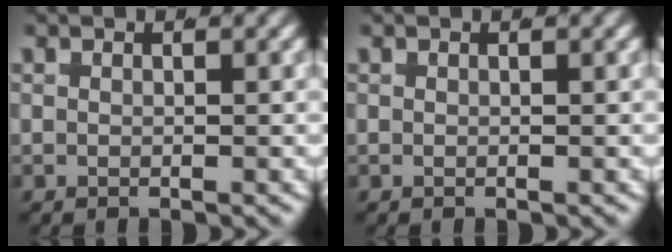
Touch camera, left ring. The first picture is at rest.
{"total": 0.0}